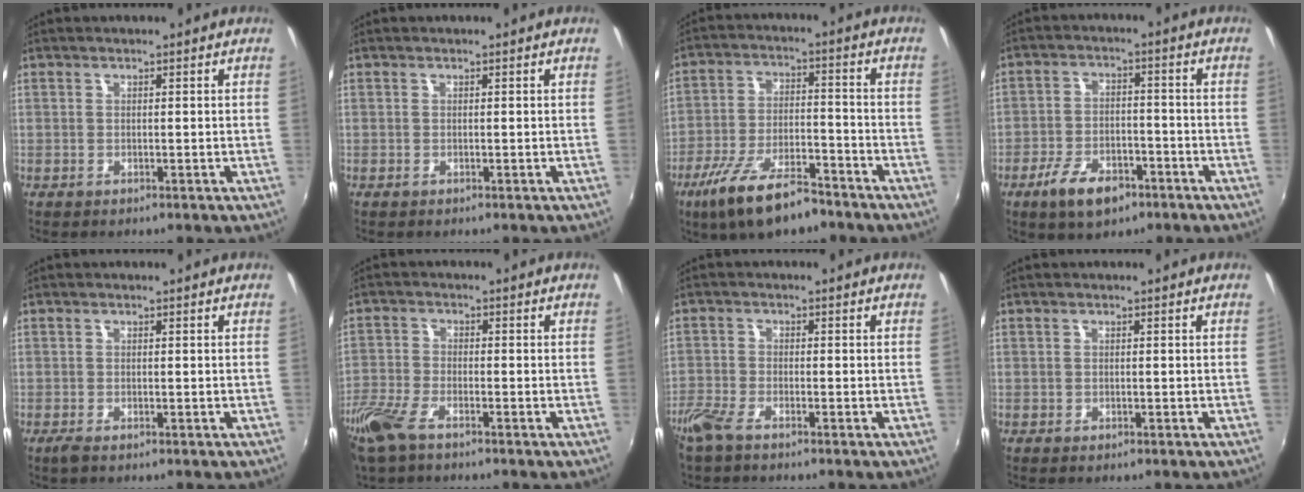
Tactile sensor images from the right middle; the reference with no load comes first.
{"total": 0.0}
{"total": 13.7, "force": [-9.7, 3.8, 8.9], "torque": [-0.186, -0.030, -0.169]}
{"total": 8.7, "force": [-5.6, 3.8, 5.6], "torque": [-0.125, -0.009, -0.095]}
{"total": 1.3, "force": [-0.9, 0.2, 1.0], "torque": [-0.021, -0.006, -0.017]}
{"total": 8.4, "force": [-5.8, 3.0, 5.2], "torque": [-0.136, -0.019, -0.123]}
{"total": 4.7, "force": [-3.7, 1.3, 2.5], "torque": [-0.070, -0.010, -0.079]}
{"total": 0.7, "force": [-0.1, -0.6, -0.1], "torque": [0.004, -0.005, -0.003]}